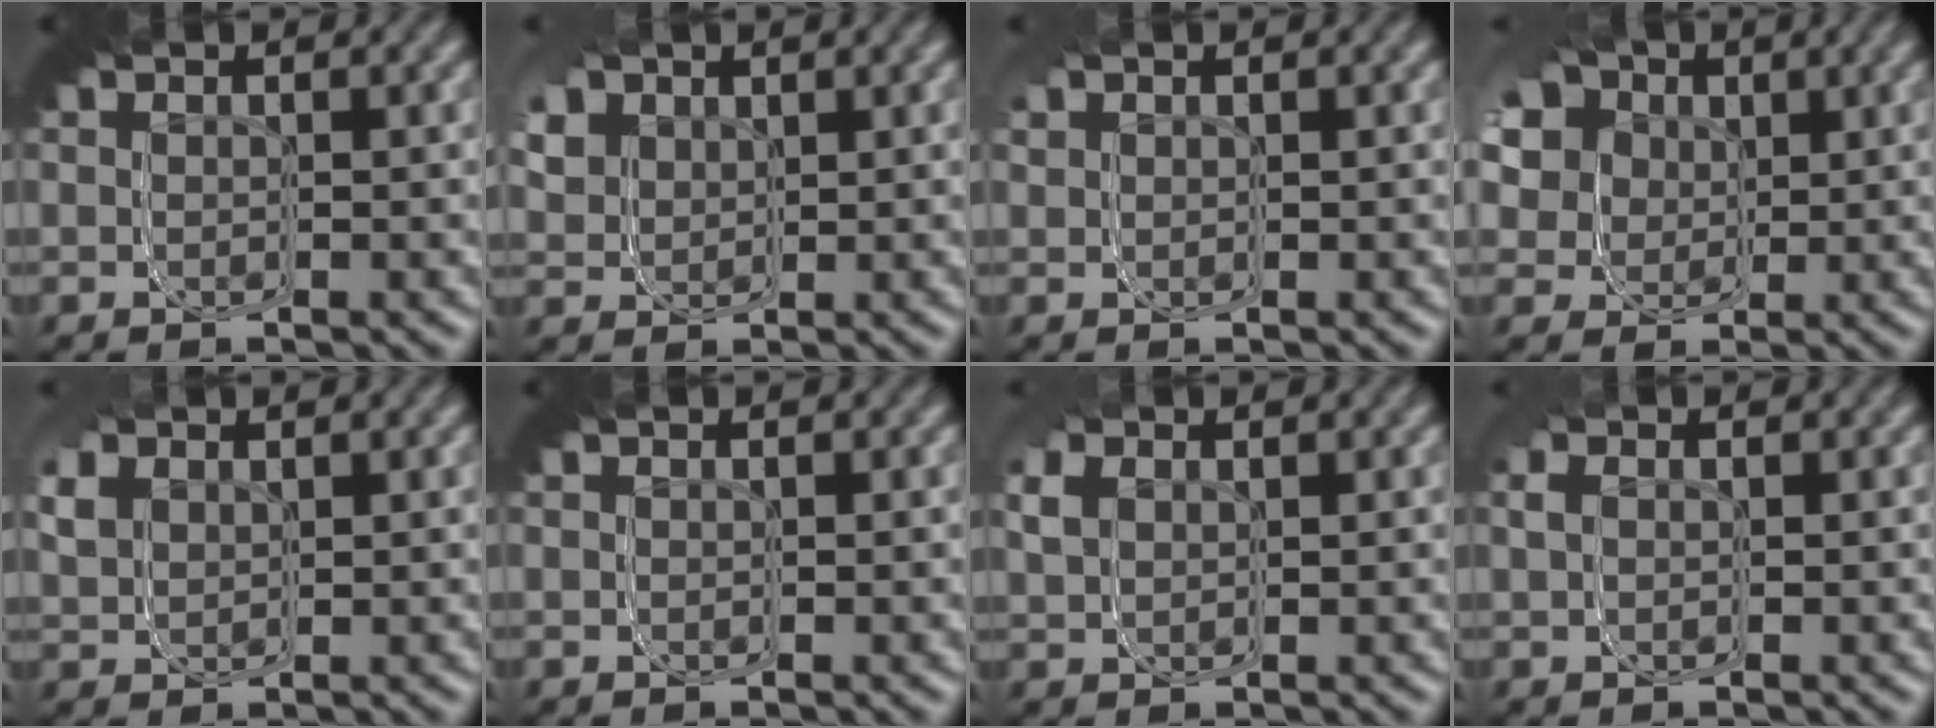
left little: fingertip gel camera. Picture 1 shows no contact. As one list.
[{"total": 7.7, "force": [3.0, 6.3, 3.4], "torque": [-0.063, 0.020, 0.027]}, {"total": 1.5, "force": [0.9, 1.1, 0.5], "torque": [-0.014, 0.000, 0.013]}, {"total": 8.6, "force": [0.7, 6.6, 5.4], "torque": [-0.088, 0.004, -0.004]}, {"total": 6.4, "force": [2.6, 5.2, 2.7], "torque": [-0.056, 0.017, 0.025]}, {"total": 0.0}, {"total": 4.3, "force": [1.8, 3.4, 1.8], "torque": [-0.031, 0.015, 0.015]}, {"total": 0.6, "force": [0.2, 0.5, 0.3], "torque": [0.008, 0.007, -0.001]}]